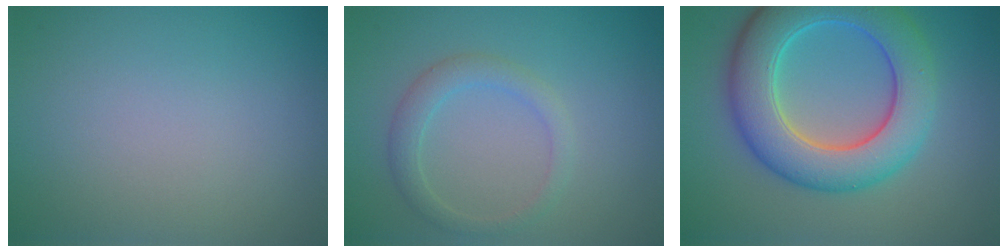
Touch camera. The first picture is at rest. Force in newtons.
{"total": 2.2, "press": 2.1, "slide": 0.1}
{"total": 8.9, "press": 8.9, "slide": 0.3}